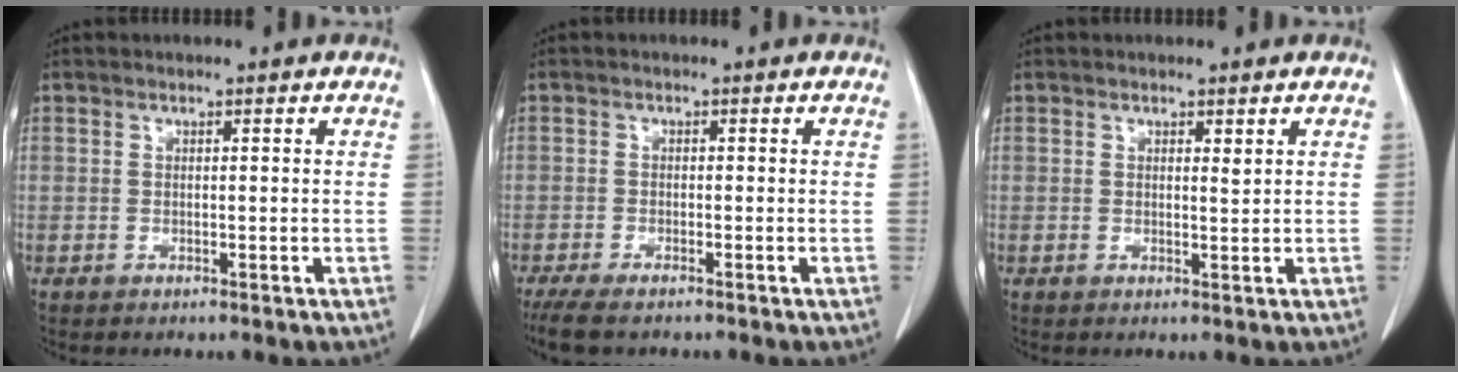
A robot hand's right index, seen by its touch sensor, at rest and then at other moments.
{"total": 5.2, "force": [-4.2, 1.5, 2.8], "torque": [-0.053, -0.014, -0.068]}
{"total": 0.7, "force": [0.5, 0.1, 0.5], "torque": [-0.013, -0.006, 0.008]}